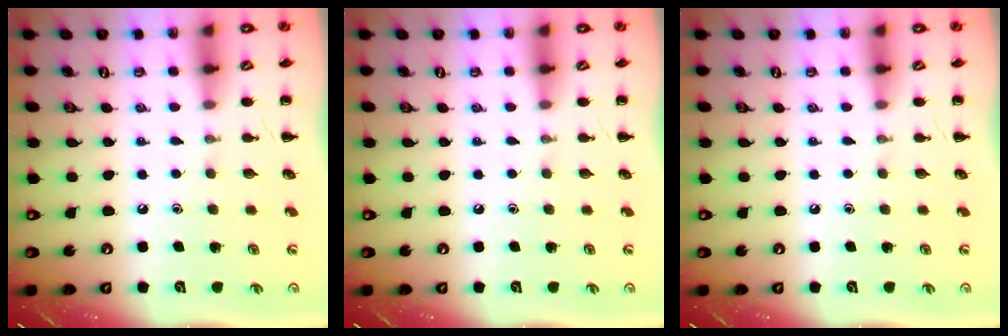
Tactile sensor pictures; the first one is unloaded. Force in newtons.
{"total": 0.0}
{"total": 0.0}